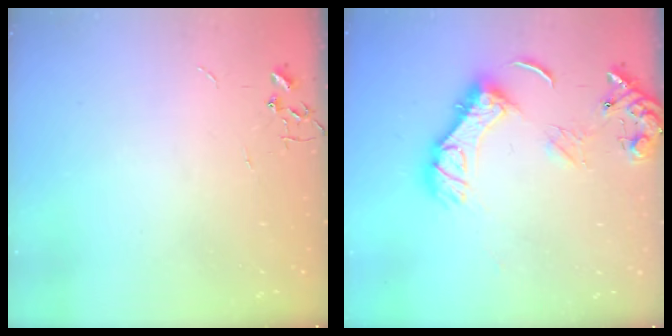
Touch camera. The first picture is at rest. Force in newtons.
{"total": 14.3, "press": 14.3, "slide": 1.6}